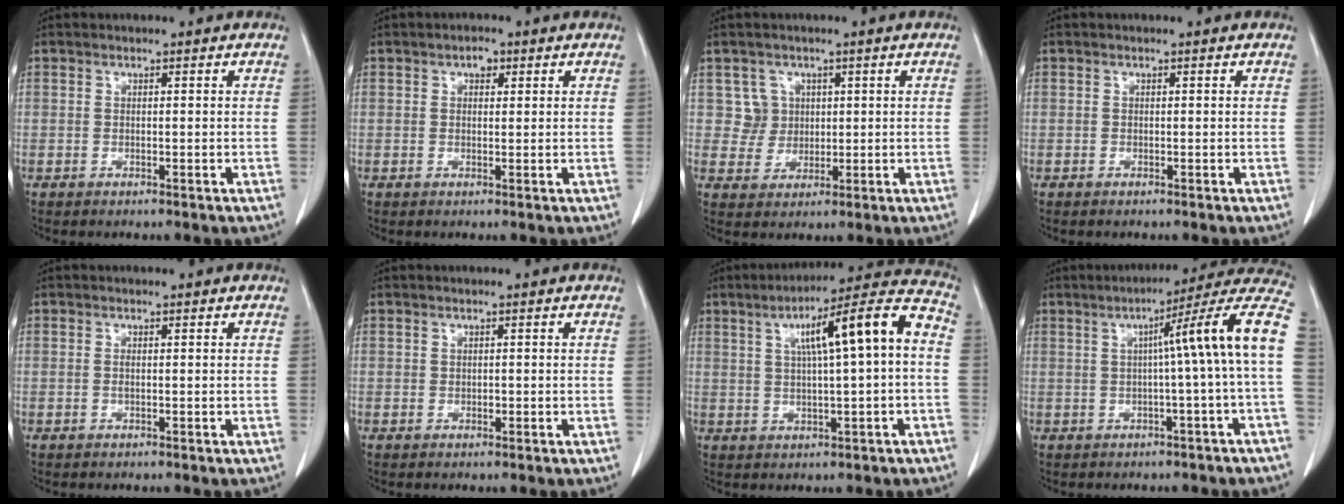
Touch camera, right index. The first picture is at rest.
{"total": 2.1, "force": [0.9, 1.3, 1.3], "torque": [-0.024, 0.008, 0.014]}
{"total": 4.2, "force": [1.3, 4.0, 0.0], "torque": [0.009, 0.011, 0.027]}
{"total": 0.0}
{"total": 0.8, "force": [-0.1, 0.3, 0.7], "torque": [-0.019, -0.001, 0.000]}
{"total": 0.8, "force": [-0.1, 0.6, 0.5], "torque": [-0.010, 0.001, 0.000]}
{"total": 13.7, "force": [2.0, 1.4, 13.5], "torque": [-0.199, 0.037, 0.031]}
{"total": 13.9, "force": [1.2, -1.2, 13.8], "torque": [-0.173, 0.035, 0.007]}